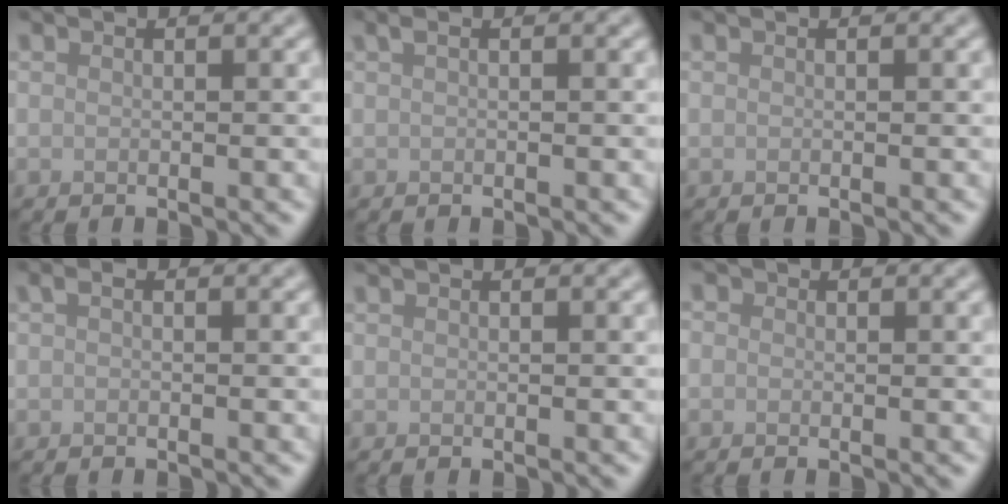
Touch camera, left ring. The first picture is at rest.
{"total": 0.7, "force": [0.3, 0.1, 0.6], "torque": [-0.013, 0.009, 0.005]}
{"total": 0.0}
{"total": 0.6, "force": [0.0, 0.3, 0.6], "torque": [-0.013, 0.002, 0.000]}
{"total": 0.0}
{"total": 0.8, "force": [0.1, 0.7, 0.2], "torque": [-0.001, -0.005, -0.005]}